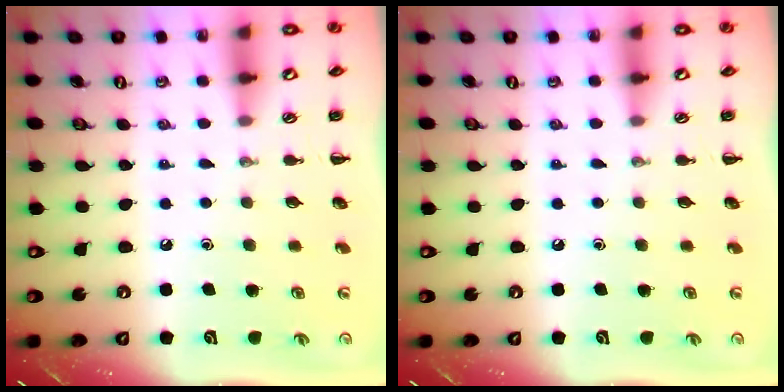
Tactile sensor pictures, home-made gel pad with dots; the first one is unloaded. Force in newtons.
{"total": 0.0}